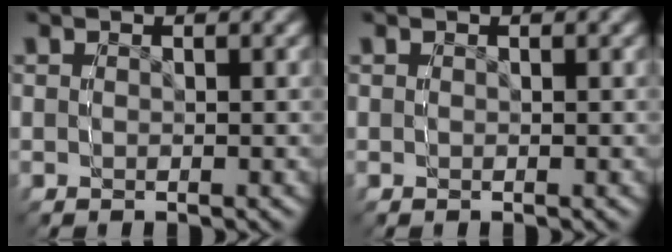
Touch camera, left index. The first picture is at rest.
{"total": 0.0}